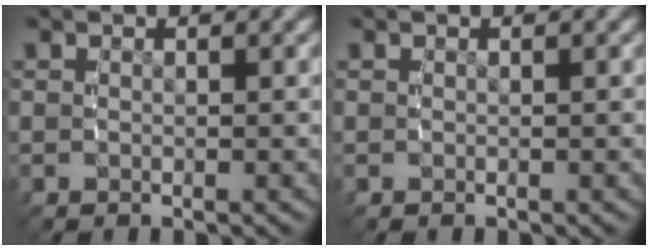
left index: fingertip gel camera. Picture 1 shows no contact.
{"total": 0.0}